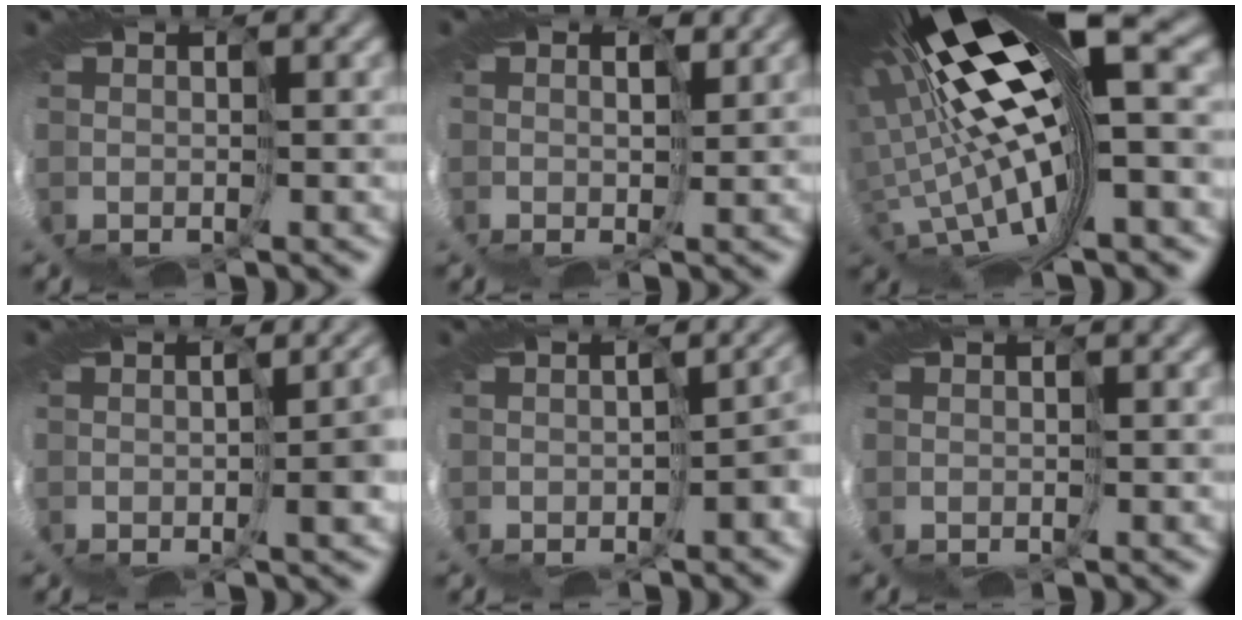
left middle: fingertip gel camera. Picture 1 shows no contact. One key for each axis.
{"total": 2.6, "fx": 1.9, "fy": 1.2, "fz": 1.4, "tx": -0.039, "ty": 0.011, "tz": 0.016}
{"total": 13.8, "fx": 3.8, "fy": 2.5, "fz": 13.0, "tx": -0.217, "ty": -0.016, "tz": 0.066}
{"total": 3.9, "fx": -0.6, "fy": 0.8, "fz": 3.7, "tx": -0.058, "ty": 0.002, "tz": 0.004}
{"total": 4.3, "fx": -2.7, "fy": 1.2, "fz": 3.1, "tx": -0.045, "ty": -0.007, "tz": -0.018}
{"total": 0.0}